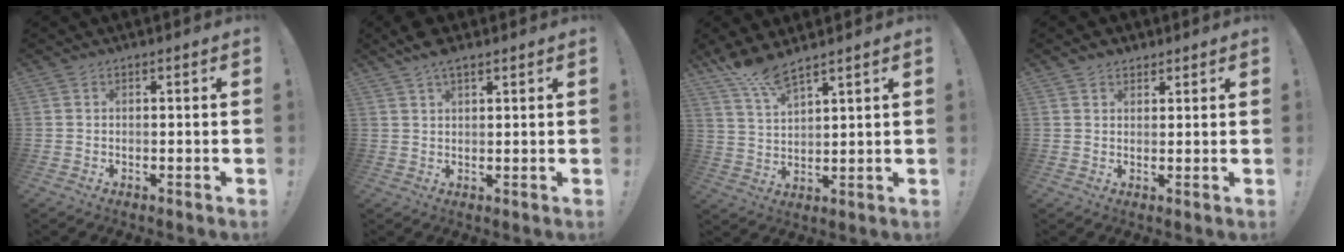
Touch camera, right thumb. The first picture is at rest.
{"total": 5.0, "force": [3.6, 1.8, 3.0], "torque": [-0.059, -0.014, 0.067]}
{"total": 7.7, "force": [6.5, 0.9, 4.0], "torque": [-0.088, -0.036, 0.118]}
{"total": 2.7, "force": [2.0, 1.7, 0.4], "torque": [-0.003, -0.009, 0.036]}